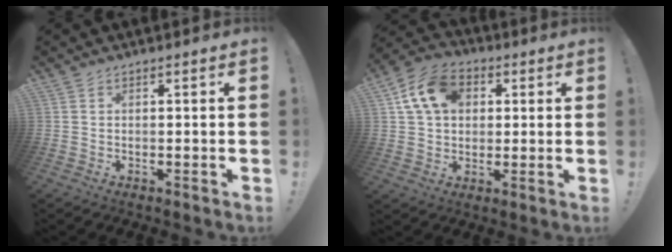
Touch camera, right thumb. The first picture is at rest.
{"total": 13.6, "force": [4.5, 10.2, 7.8], "torque": [-0.126, 0.004, 0.090]}